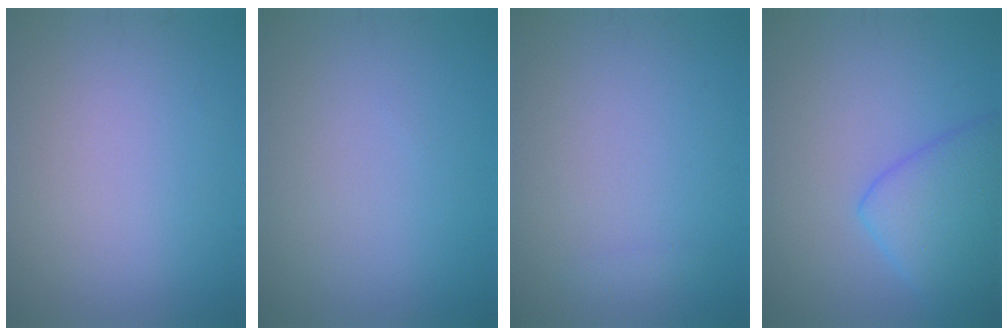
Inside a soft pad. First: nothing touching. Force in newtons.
{"total": 0.0}
{"total": 0.5, "press": 0.5, "slide": 0.1}
{"total": 5.2, "press": 5.2, "slide": 0.2}